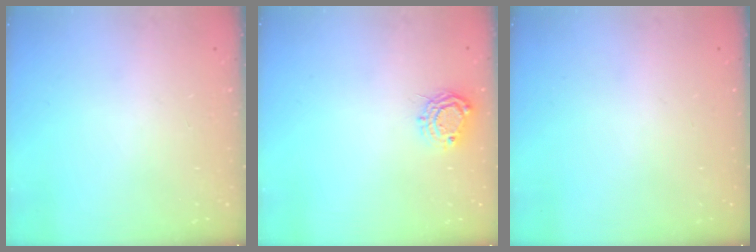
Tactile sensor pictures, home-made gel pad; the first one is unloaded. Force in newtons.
{"total": 7.8, "press": 7.7, "slide": 0.4}
{"total": 0.0}